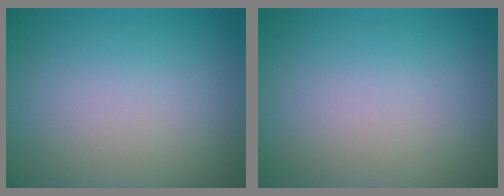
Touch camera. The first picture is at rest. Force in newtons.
{"total": 0.0}